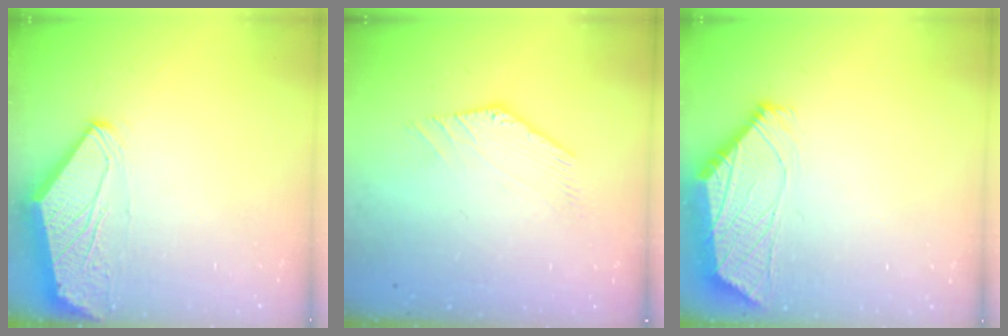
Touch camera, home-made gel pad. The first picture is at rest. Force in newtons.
{"total": 0.0}
{"total": 1.7, "press": 1.6, "slide": 0.3}